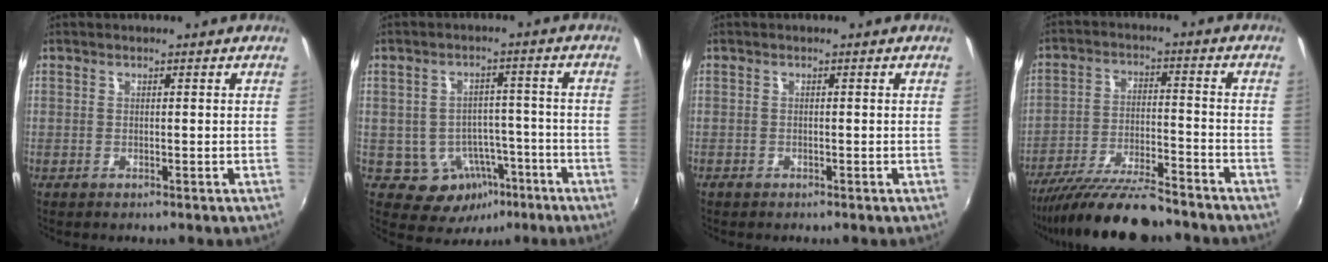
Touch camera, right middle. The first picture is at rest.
{"total": 8.4, "force": [-4.1, 6.8, 2.7], "torque": [-0.048, 0.024, -0.033]}
{"total": 0.8, "force": [-0.7, 0.5, 0.1], "torque": [-0.004, -0.001, -0.014]}
{"total": 15.4, "force": [-13.4, 2.3, 7.2], "torque": [-0.153, -0.032, -0.225]}